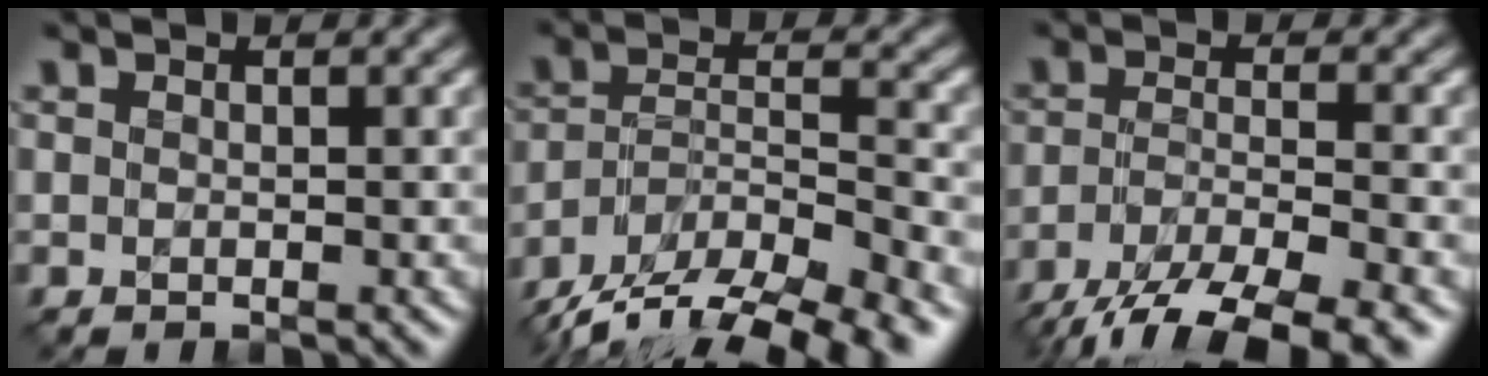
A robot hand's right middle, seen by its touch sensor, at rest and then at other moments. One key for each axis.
{"total": 14.6, "fx": -12.3, "fy": 4.2, "fz": 6.6, "tx": -0.119, "ty": -0.021, "tz": -0.185}
{"total": 8.9, "fx": -6.4, "fy": 2.3, "fz": 5.6, "tx": -0.101, "ty": -0.012, "tz": -0.114}